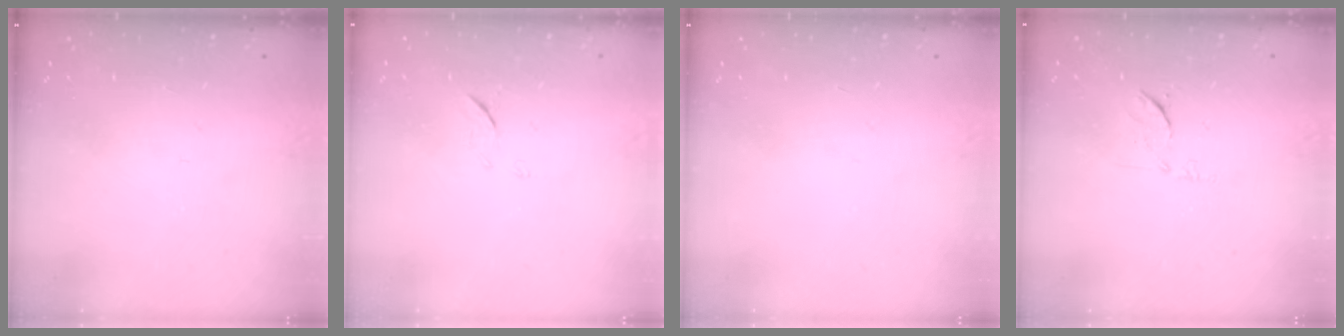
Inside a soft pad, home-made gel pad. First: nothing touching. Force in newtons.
{"total": 5.8, "press": 5.7, "slide": 1.3}
{"total": 0.0}
{"total": 6.6, "press": 6.5, "slide": 1.1}